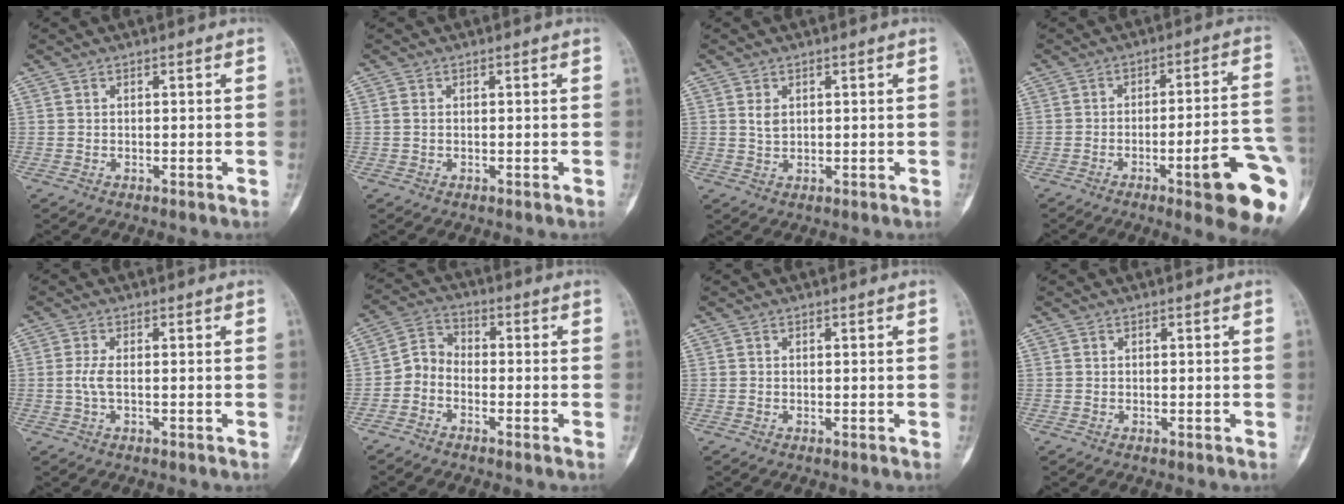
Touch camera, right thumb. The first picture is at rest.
{"total": 0.6, "force": [0.0, 0.4, 0.4], "torque": [-0.009, 0.000, -0.001]}
{"total": 2.1, "force": [0.6, 1.4, 1.4], "torque": [-0.016, -0.003, 0.013]}
{"total": 16.1, "force": [-6.3, 2.3, 14.6], "torque": [-0.146, 0.028, -0.078]}
{"total": 2.4, "force": [-0.2, 0.8, 2.2], "torque": [-0.056, -0.001, -0.008]}
{"total": 4.5, "force": [-2.0, 3.3, 2.3], "torque": [-0.030, 0.024, -0.057]}
{"total": 0.0}
{"total": 0.0}